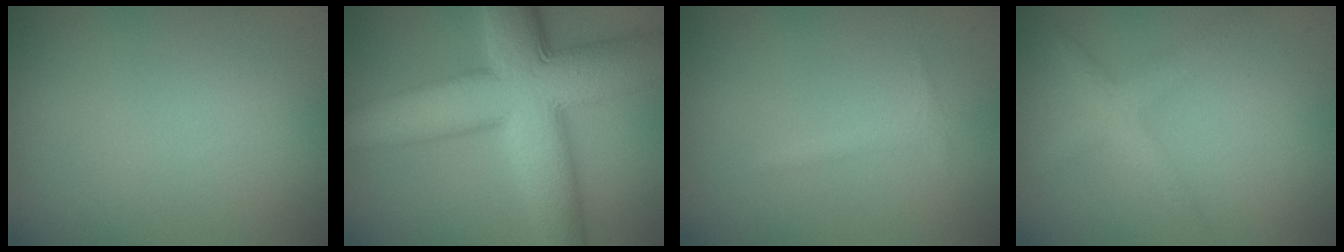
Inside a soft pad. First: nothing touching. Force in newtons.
{"total": 12.8, "press": 12.8, "slide": 0.3}
{"total": 0.7, "press": 0.7, "slide": 0.1}
{"total": 2.9, "press": 2.9, "slide": 0.1}